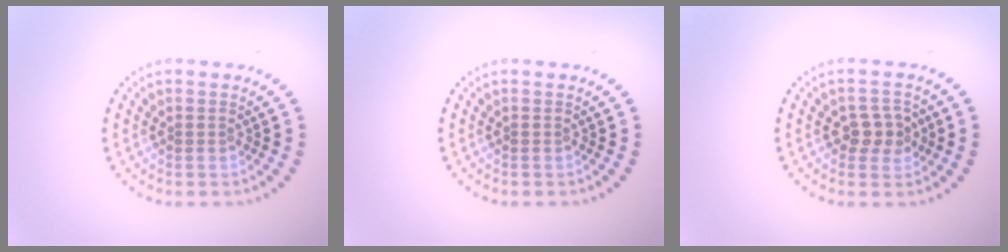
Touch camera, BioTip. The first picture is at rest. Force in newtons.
{"total": 0.0}
{"total": 2.6, "press": 2.5, "slide": 0.5}